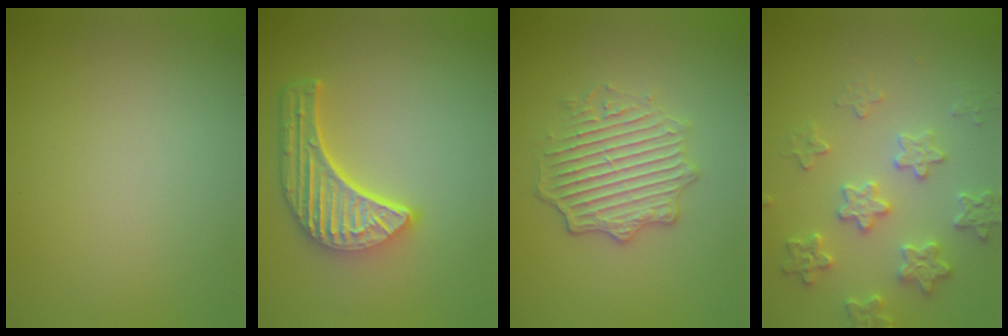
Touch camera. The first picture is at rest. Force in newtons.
{"total": 6.0, "press": 4.6, "slide": 3.9}
{"total": 4.5, "press": 4.0, "slide": 2.0}
{"total": 3.6, "press": 3.6, "slide": 0.8}